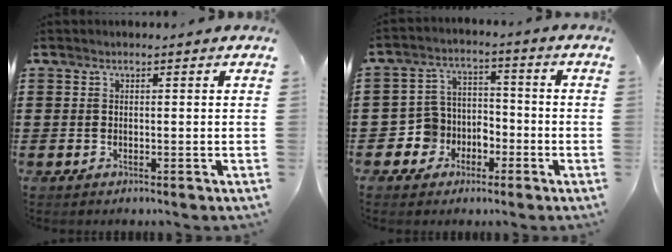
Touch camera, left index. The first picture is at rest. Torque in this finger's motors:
{"motor_torque": [0.20, 0.55, 0.30, 0.00]}